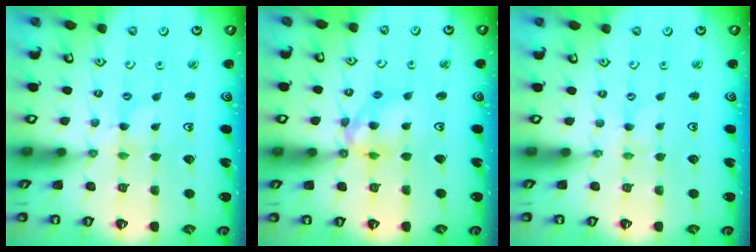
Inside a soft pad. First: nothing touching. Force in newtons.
{"total": 11.3, "press": 11.2, "slide": 1.2}
{"total": 0.0}